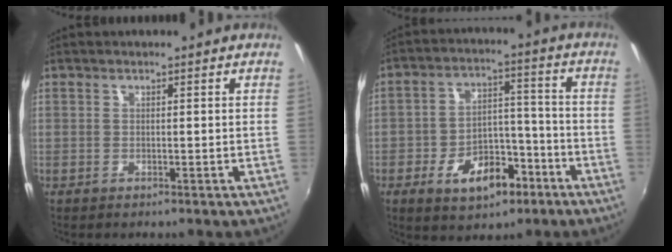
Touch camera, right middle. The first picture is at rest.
{"total": 11.3, "force": [-6.2, 6.6, 6.8], "torque": [-0.128, 0.024, -0.084]}